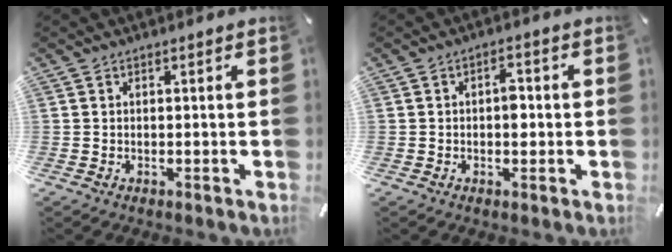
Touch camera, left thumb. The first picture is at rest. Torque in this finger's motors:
{"motor_torque": [0.48, 1.12, 0.22, -0.30, 0.08]}